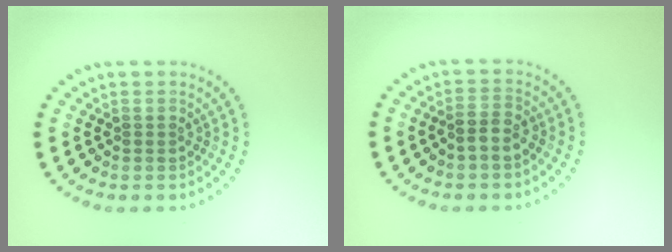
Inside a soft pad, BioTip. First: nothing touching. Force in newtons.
{"total": 1.7, "press": 1.6, "slide": 0.6}